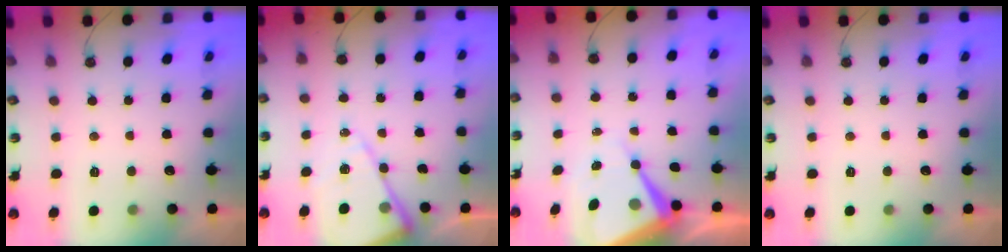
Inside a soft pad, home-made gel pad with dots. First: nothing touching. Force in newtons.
{"total": 13.6, "press": 13.6, "slide": 1.2}
{"total": 11.8, "press": 11.7, "slide": 1.2}
{"total": 0.0}